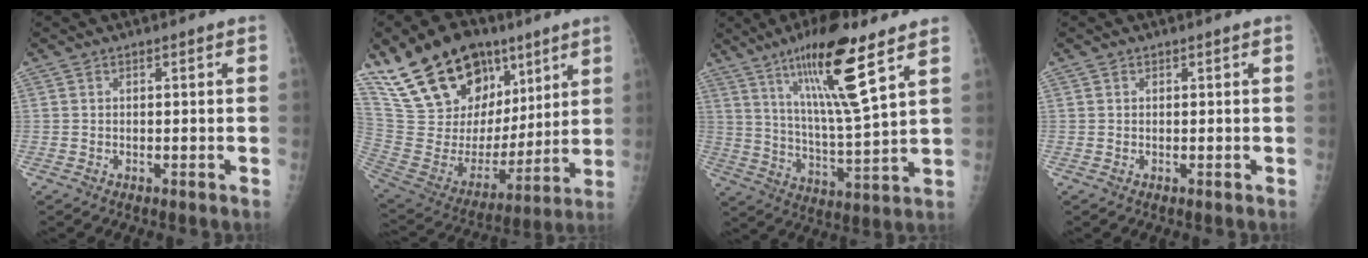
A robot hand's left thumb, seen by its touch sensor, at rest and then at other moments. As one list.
[{"total": 26.3, "force": [15.7, 15.3, 14.4], "torque": [-0.211, -0.026, 0.287]}, {"total": 16.4, "force": [9.3, 2.1, 13.4], "torque": [-0.232, -0.054, 0.169]}, {"total": 0.0}]